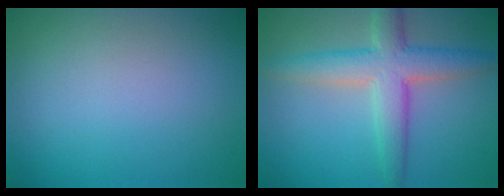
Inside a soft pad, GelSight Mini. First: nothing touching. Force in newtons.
{"total": 5.6, "press": 5.6, "slide": 0.2}